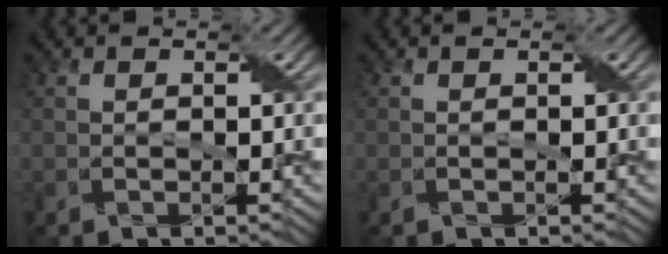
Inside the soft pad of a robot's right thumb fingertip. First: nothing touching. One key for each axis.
{"total": 0.0}